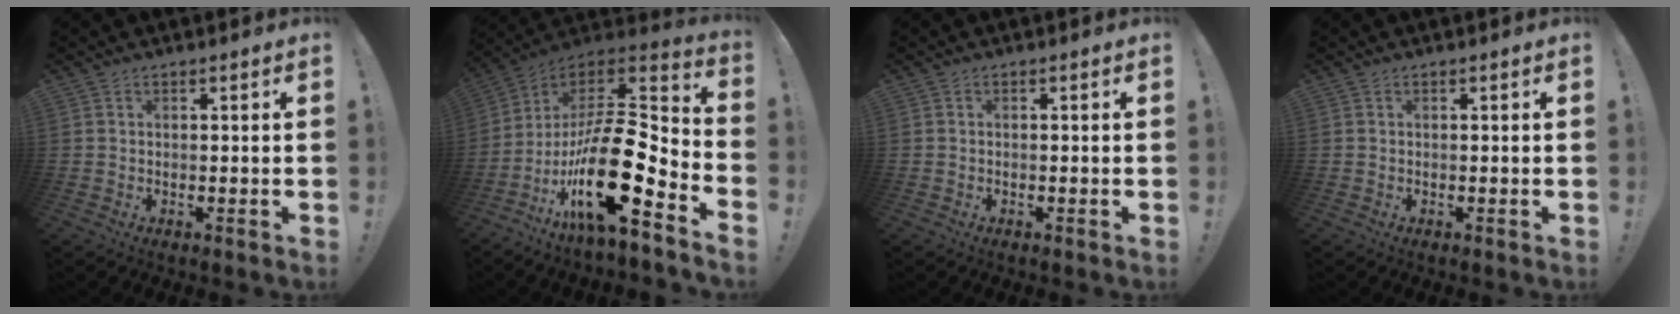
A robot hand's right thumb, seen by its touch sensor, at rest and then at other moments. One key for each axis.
{"total": 22.9, "fx": -8.1, "fy": 6.8, "fz": 20.3, "tx": -0.364, "ty": 0.024, "tz": -0.138}
{"total": 0.0}
{"total": 0.0}